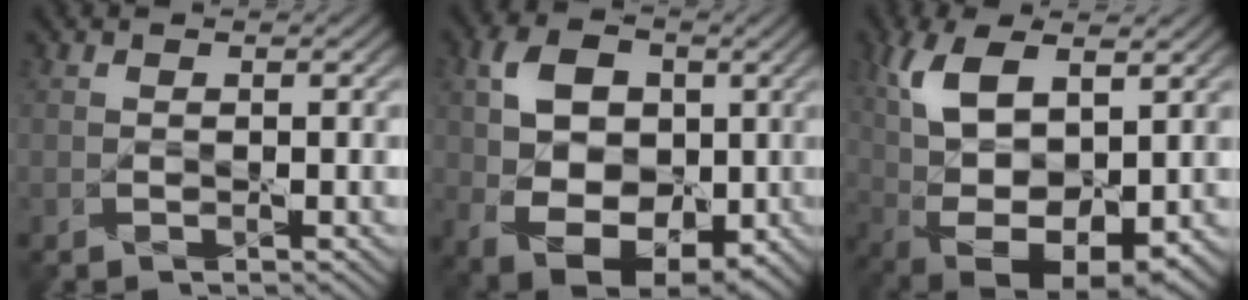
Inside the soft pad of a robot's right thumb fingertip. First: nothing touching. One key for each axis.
{"total": 11.1, "fx": 1.1, "fy": 7.8, "fz": 7.7, "tx": -0.159, "ty": 0.002, "tz": 0.013}
{"total": 13.9, "fx": 3.1, "fy": 6.6, "fz": 11.9, "tx": -0.246, "ty": -0.003, "tz": 0.064}